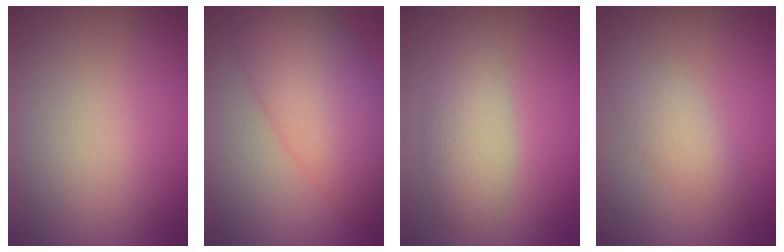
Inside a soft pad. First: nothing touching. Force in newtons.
{"total": 8.7, "press": 8.7, "slide": 0.2}
{"total": 3.4, "press": 3.4, "slide": 0.0}
{"total": 2.1, "press": 2.1, "slide": 0.1}